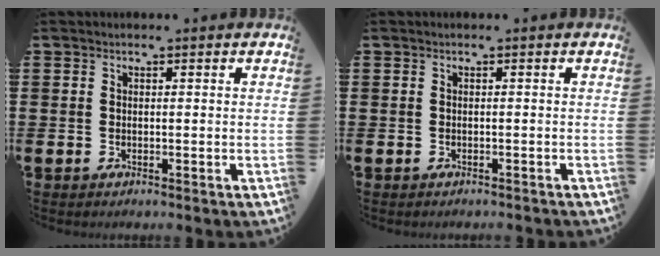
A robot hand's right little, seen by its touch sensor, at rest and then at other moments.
{"total": 0.0}